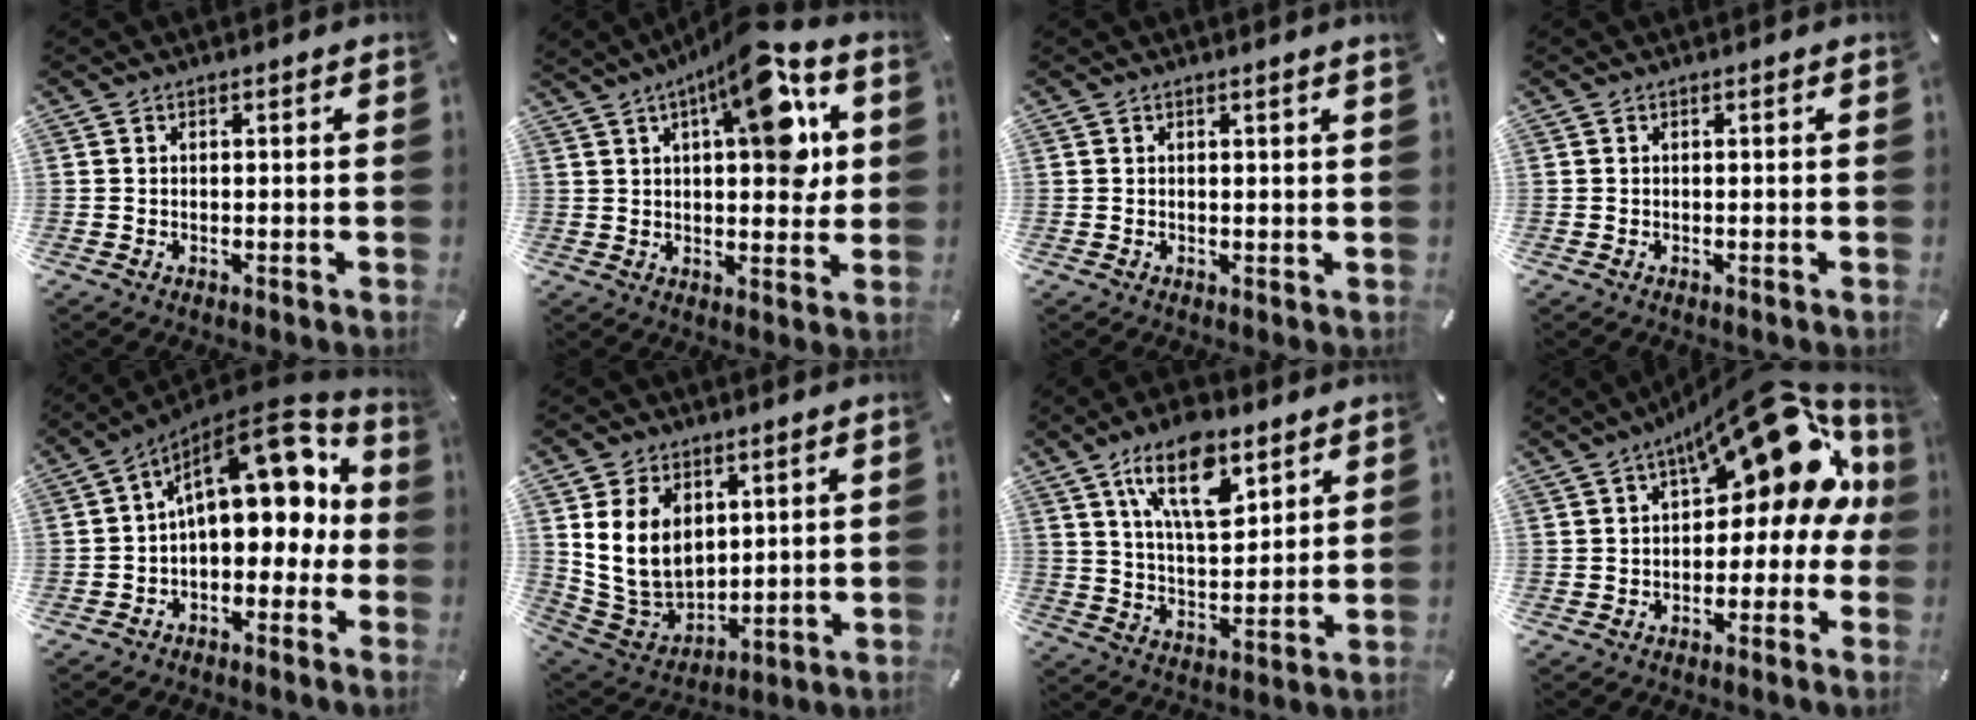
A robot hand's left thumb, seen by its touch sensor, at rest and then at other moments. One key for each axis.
{"total": 15.8, "fx": 7.1, "fy": 6.2, "fz": 12.7, "tx": -0.174, "ty": -0.035, "tz": 0.112}
{"total": 1.2, "fx": 0.6, "fy": -0.1, "fz": 1.0, "tx": -0.017, "ty": -0.004, "tz": 0.011}
{"total": 0.0}
{"total": 17.0, "fx": 5.9, "fy": 9.9, "fz": 12.5, "tx": -0.163, "ty": -0.042, "tz": 0.102}
{"total": 12.0, "fx": 3.8, "fy": 9.7, "fz": 5.9, "tx": -0.128, "ty": -0.021, "tz": 0.074}
{"total": 14.9, "fx": 8.5, "fy": 7.2, "fz": 9.9, "tx": -0.178, "ty": -0.025, "tz": 0.147}
{"total": 18.7, "fx": 9.7, "fy": 8.1, "fz": 13.8, "tx": -0.187, "ty": -0.071, "tz": 0.160}